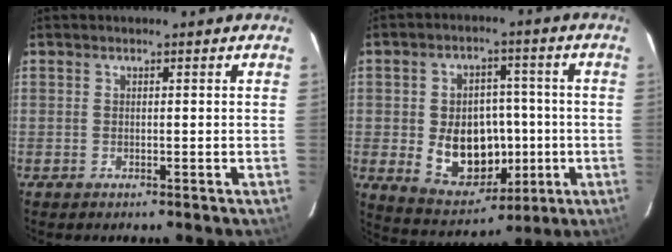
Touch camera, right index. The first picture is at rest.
{"total": 13.4, "force": [-2.0, 10.2, 8.5], "torque": [-0.169, 0.005, -0.004]}